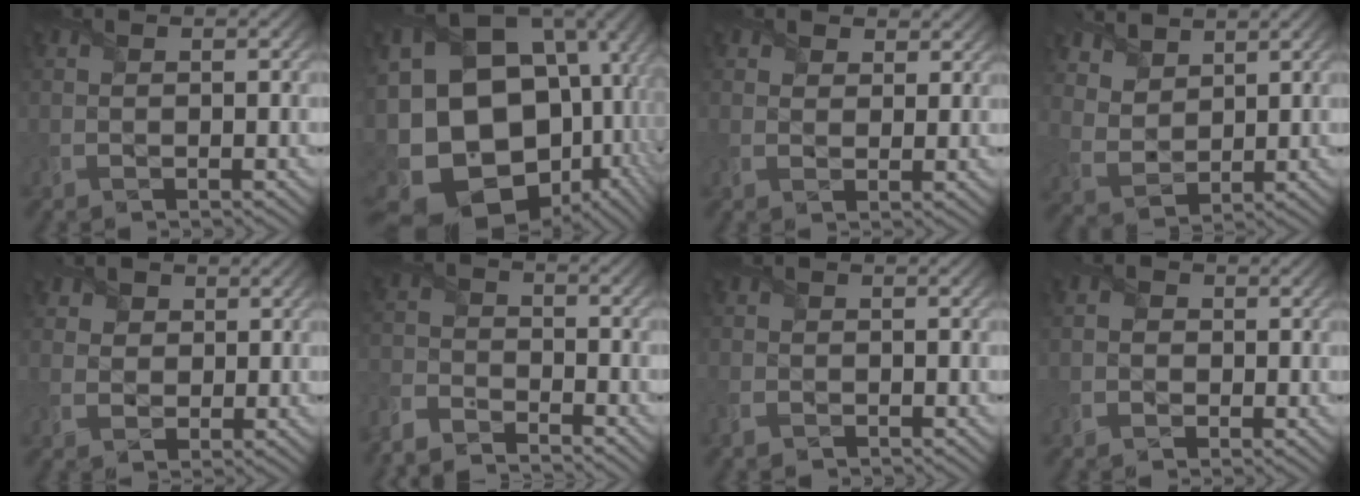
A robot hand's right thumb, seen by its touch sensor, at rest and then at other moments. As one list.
[{"total": 21.9, "force": [-2.7, 14.9, 15.7], "torque": [-0.332, -0.042, -0.001]}, {"total": 3.2, "force": [2.2, 2.2, 1.1], "torque": [-0.034, -0.005, 0.039]}, {"total": 5.8, "force": [4.2, 3.3, 2.3], "torque": [-0.072, -0.004, 0.084]}, {"total": 4.5, "force": [2.2, 3.6, 1.5], "torque": [-0.071, -0.007, 0.039]}, {"total": 5.8, "force": [-5.5, 1.2, 1.1], "torque": [-0.035, -0.010, -0.128]}, {"total": 2.0, "force": [-1.4, 1.3, 0.7], "torque": [-0.027, -0.006, -0.035]}, {"total": 1.9, "force": [-0.5, 1.8, 0.4], "torque": [-0.018, 0.004, -0.015]}]